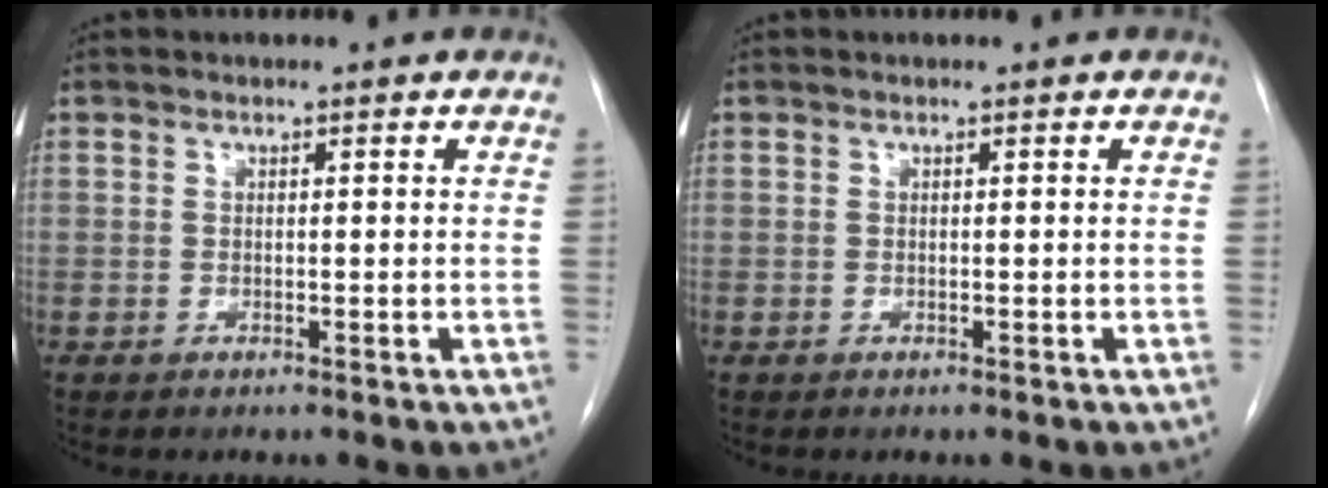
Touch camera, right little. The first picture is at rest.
{"total": 0.0}